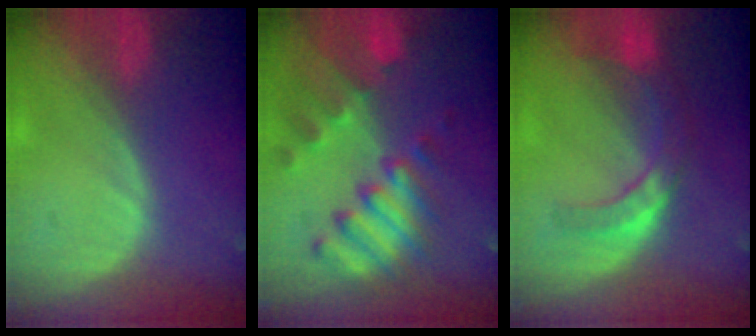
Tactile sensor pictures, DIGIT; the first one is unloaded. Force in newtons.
{"total": 10.4, "press": 9.0, "slide": 5.2}
{"total": 7.3, "press": 6.4, "slide": 3.4}